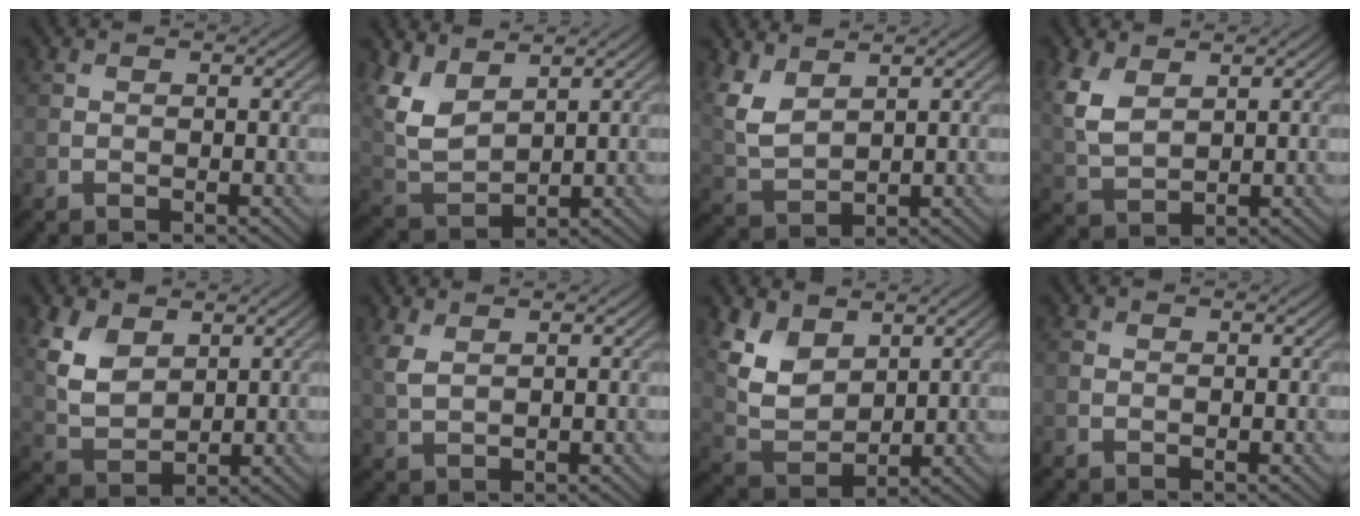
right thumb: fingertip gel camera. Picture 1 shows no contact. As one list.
[{"total": 7.5, "force": [3.8, 4.0, 5.1], "torque": [-0.134, -0.002, 0.082]}, {"total": 5.6, "force": [3.1, 2.8, 3.7], "torque": [-0.101, 0.000, 0.067]}, {"total": 5.9, "force": [2.5, 3.4, 4.1], "torque": [-0.112, 0.003, 0.054]}, {"total": 6.8, "force": [3.1, 4.3, 4.3], "torque": [-0.114, -0.003, 0.065]}, {"total": 2.8, "force": [1.3, 1.4, 2.0], "torque": [-0.061, 0.002, 0.031]}, {"total": 7.5, "force": [3.8, 4.6, 4.5], "torque": [-0.114, -0.008, 0.076]}, {"total": 0.5, "force": [0.0, 0.5, 0.2], "torque": [-0.003, -0.002, -0.003]}]